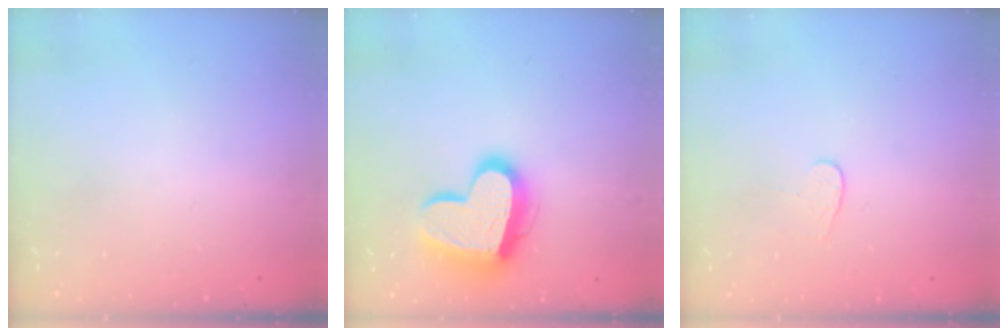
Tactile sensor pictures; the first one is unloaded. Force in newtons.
{"total": 16.7, "press": 16.6, "slide": 1.4}
{"total": 3.4, "press": 3.4, "slide": 0.3}